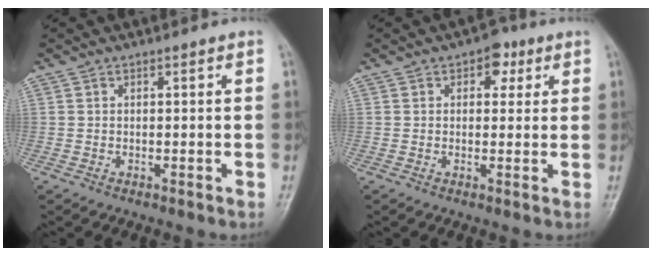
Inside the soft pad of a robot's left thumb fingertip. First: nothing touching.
{"total": 3.7, "force": [1.6, 2.4, 2.3], "torque": [-0.005, 0.001, 0.015]}